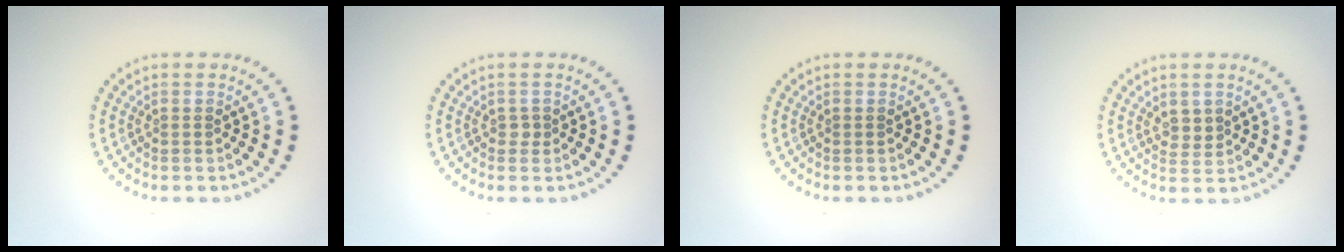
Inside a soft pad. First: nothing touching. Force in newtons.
{"total": 0.6, "press": 0.5, "slide": 0.3}
{"total": 0.0}
{"total": 1.5, "press": 1.3, "slide": 0.7}